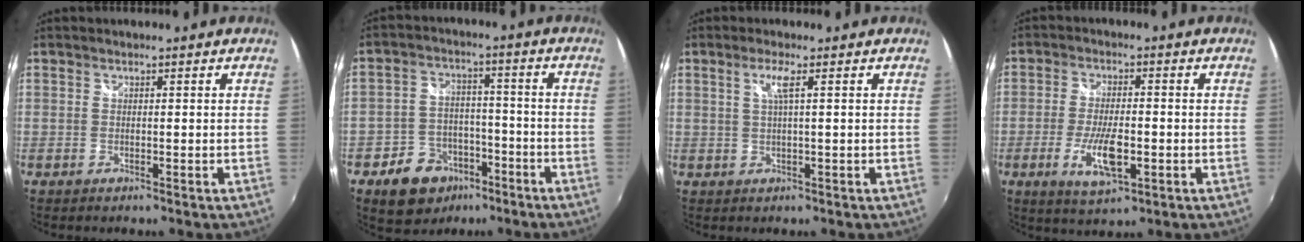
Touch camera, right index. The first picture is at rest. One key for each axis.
{"total": 10.9, "fx": -6.6, "fy": 8.0, "fz": 3.6, "tx": -0.088, "ty": 0.027, "tz": -0.084}
{"total": 2.6, "fx": 0.8, "fy": -0.4, "fz": 2.4, "tx": -0.047, "ty": -0.002, "tz": 0.015}
{"total": 8.6, "fx": -2.7, "fy": 3.0, "fz": 7.5, "tx": -0.153, "ty": -0.012, "tz": -0.048}